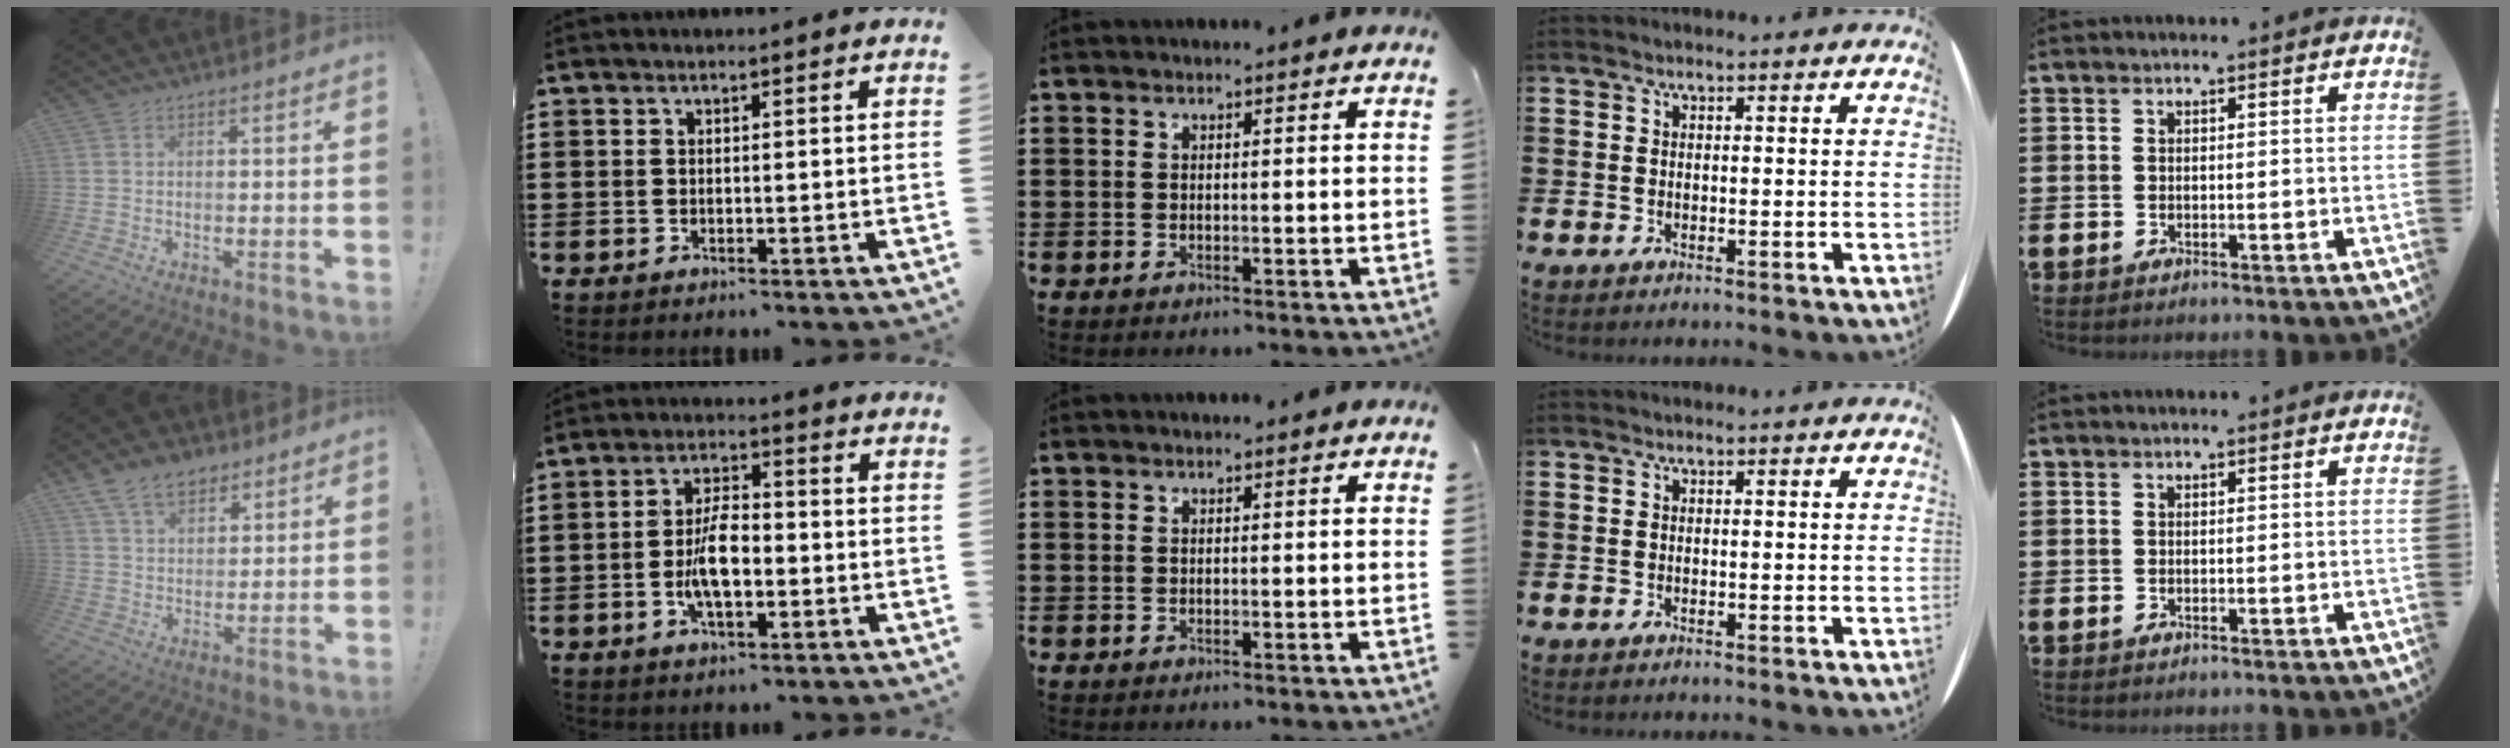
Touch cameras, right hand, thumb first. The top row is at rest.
{"thumb": {"total": 10.0, "force": [6.6, 6.0, 4.5], "torque": [-0.082, -0.025, 0.129]}, "index": {"total": 7.3, "force": [-1.5, 3.1, 6.5], "torque": [-0.139, 0.000, -0.033]}}